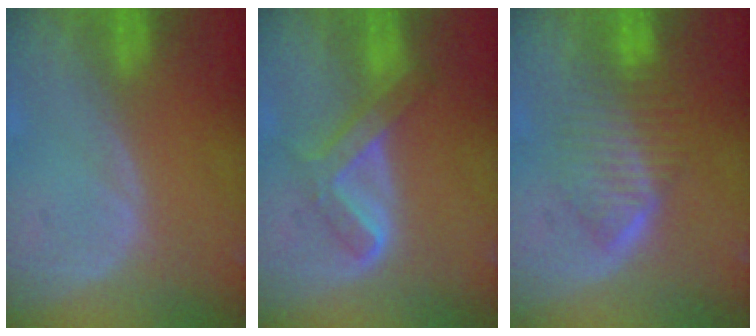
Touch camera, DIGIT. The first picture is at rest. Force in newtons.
{"total": 6.2, "press": 5.4, "slide": 3.1}
{"total": 6.4, "press": 6.4, "slide": 0.9}